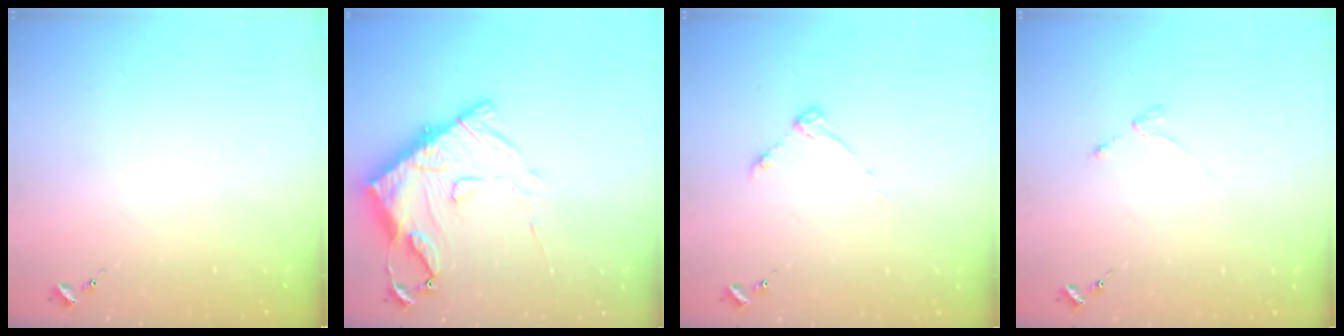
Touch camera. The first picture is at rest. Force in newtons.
{"total": 16.0, "press": 16.0, "slide": 1.2}
{"total": 3.7, "press": 3.7, "slide": 0.4}
{"total": 3.0, "press": 2.9, "slide": 0.5}